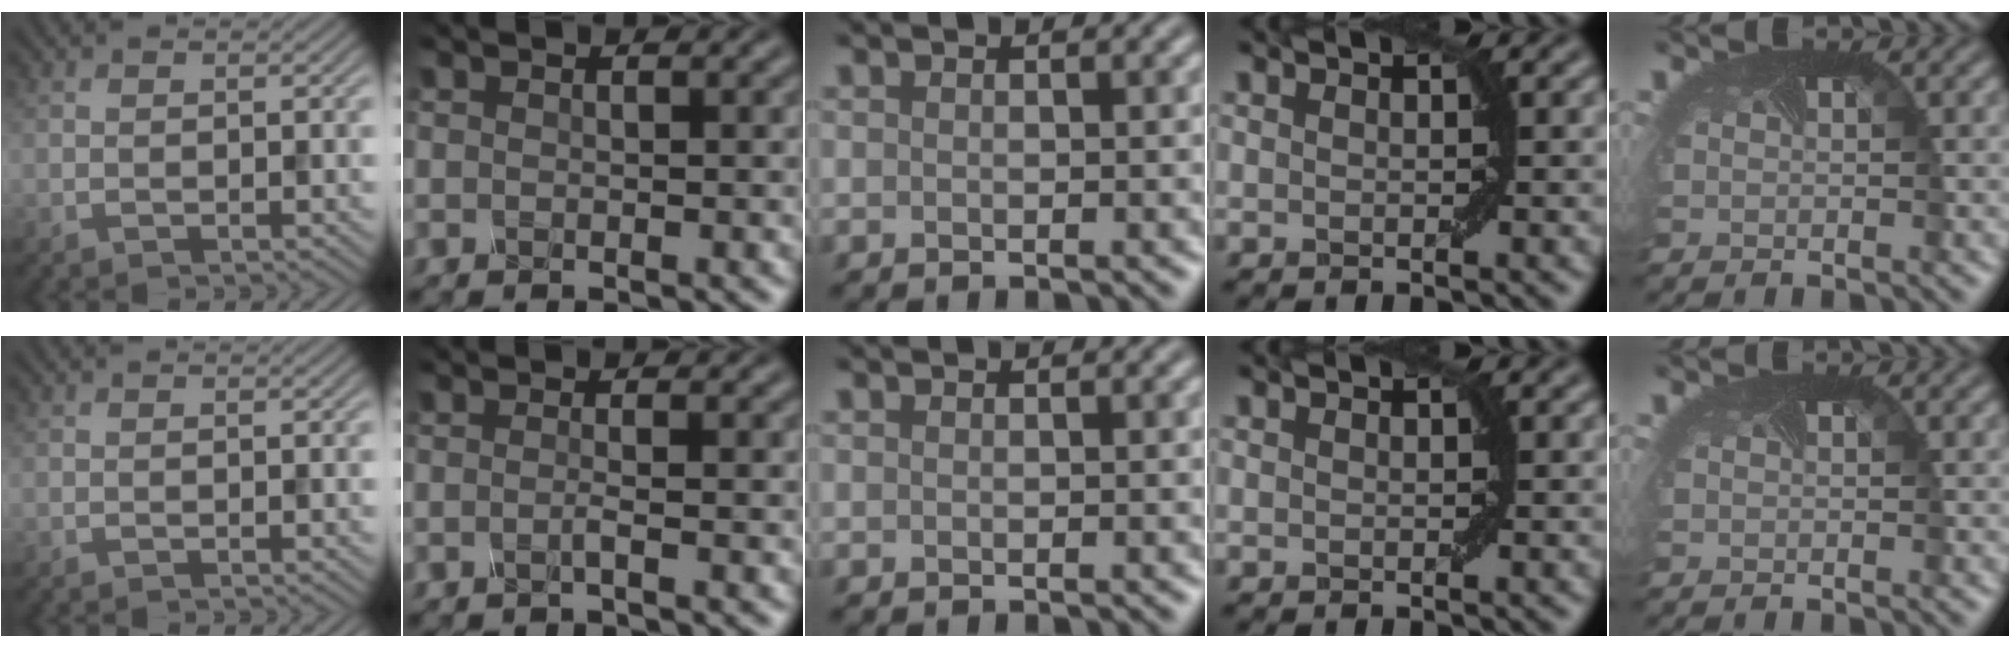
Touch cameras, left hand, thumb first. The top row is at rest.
{"index": {"total": 0.9, "force": [-0.3, 0.2, 0.8], "torque": [-0.009, 0.000, -0.012]}}